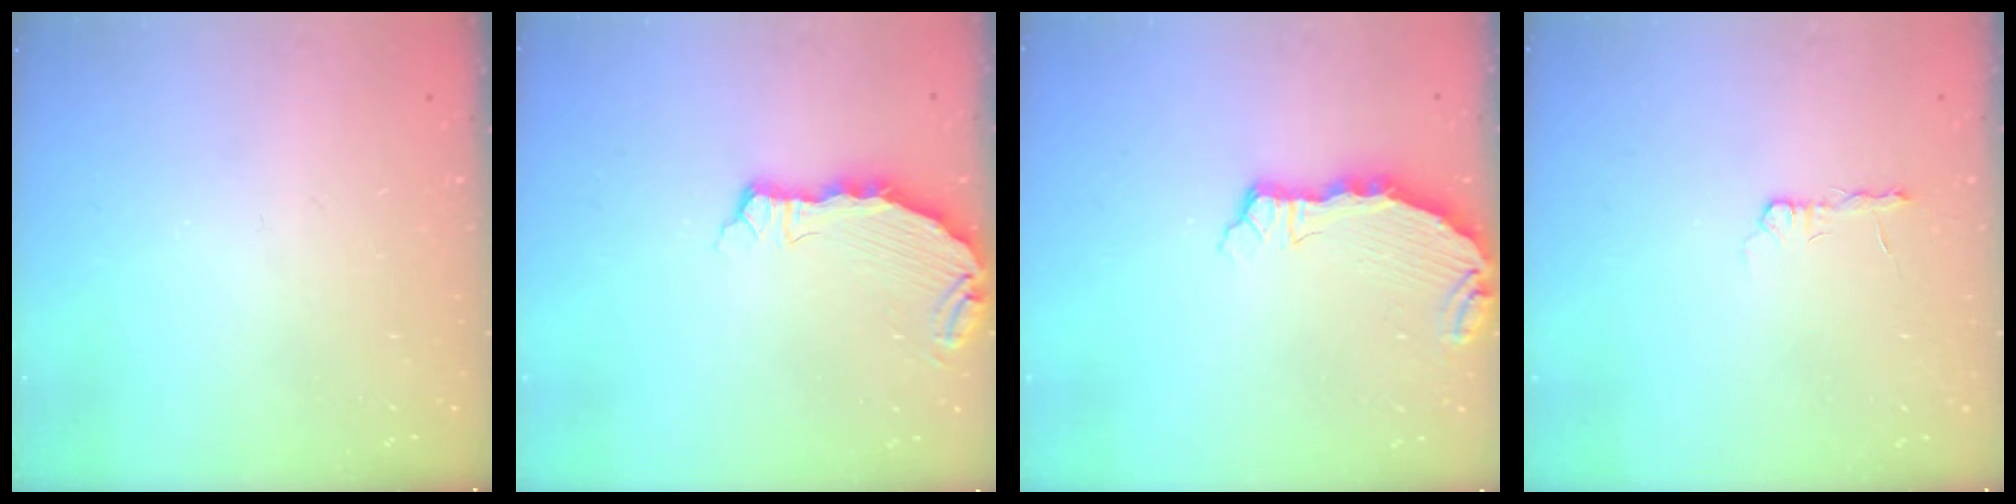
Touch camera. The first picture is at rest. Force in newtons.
{"total": 7.4, "press": 5.7, "slide": 4.7}
{"total": 6.3, "press": 5.6, "slide": 2.8}
{"total": 2.7, "press": 2.7, "slide": 0.4}